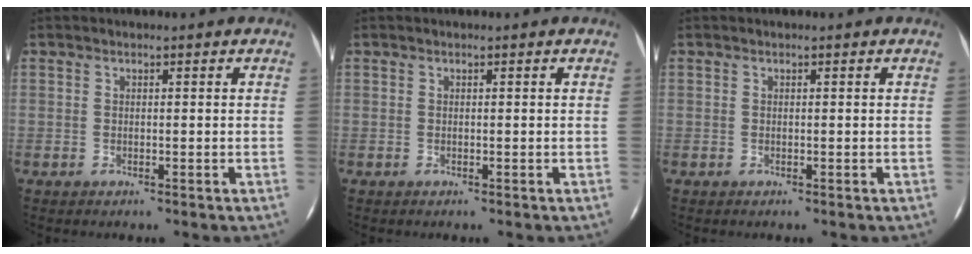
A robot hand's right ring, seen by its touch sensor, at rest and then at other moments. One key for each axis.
{"total": 0.0}
{"total": 0.0}